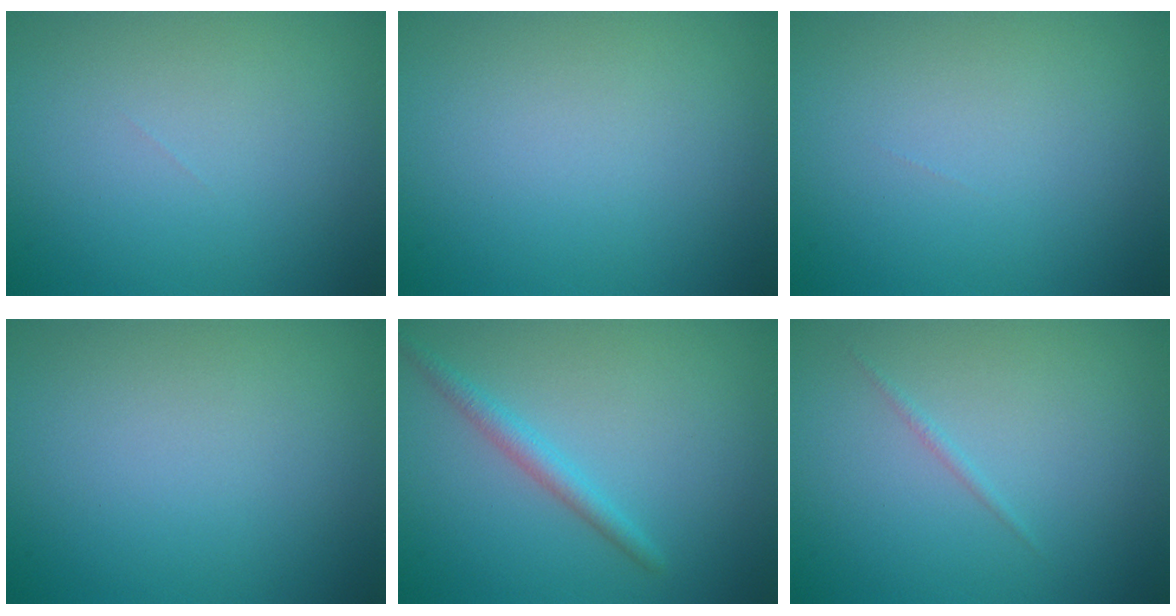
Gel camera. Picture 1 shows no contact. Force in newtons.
{"total": 0.0}
{"total": 0.0}
{"total": 0.0}
{"total": 1.8, "press": 1.8, "slide": 0.1}
{"total": 0.6, "press": 0.6, "slide": 0.0}